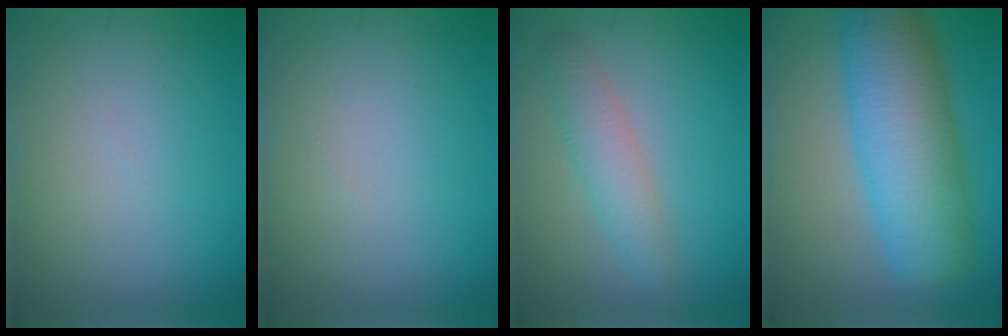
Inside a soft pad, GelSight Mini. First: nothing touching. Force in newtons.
{"total": 0.0}
{"total": 2.8, "press": 2.8, "slide": 0.0}
{"total": 9.7, "press": 9.7, "slide": 0.2}